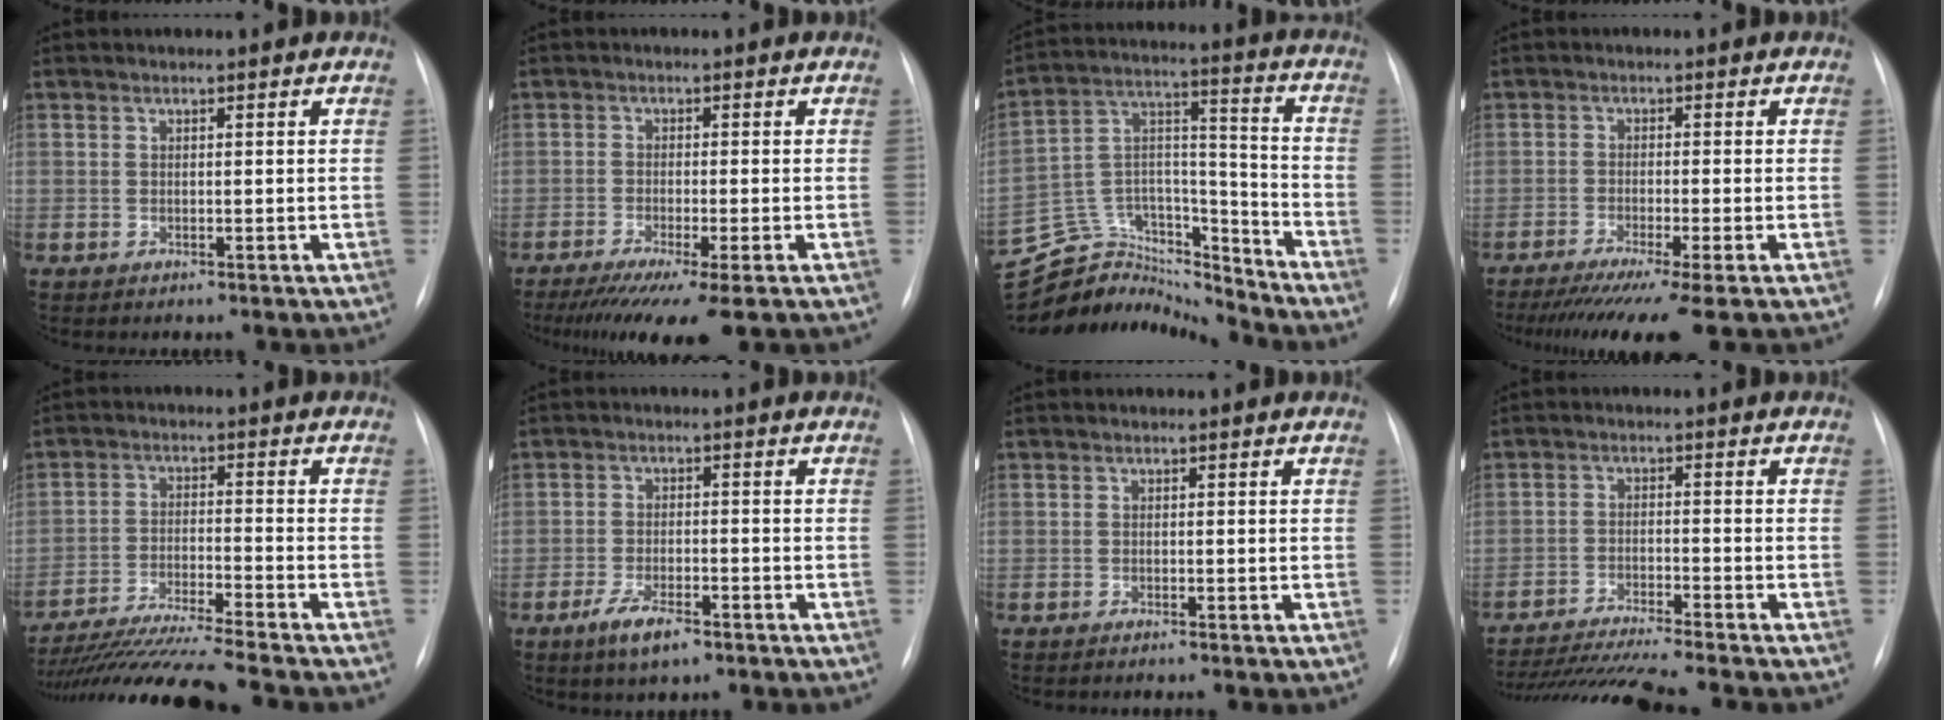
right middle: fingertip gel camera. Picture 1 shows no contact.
{"total": 10.3, "force": [-7.4, 0.2, 7.2], "torque": [-0.104, -0.027, -0.118]}
{"total": 17.0, "force": [-16.7, 3.3, 0.9], "torque": [-0.023, 0.067, -0.285]}
{"total": 11.0, "force": [-8.6, -0.7, 6.8], "torque": [-0.092, -0.032, -0.134]}
{"total": 15.7, "force": [-13.9, -1.5, 7.0], "torque": [-0.122, -0.031, -0.234]}
{"total": 5.1, "force": [-3.3, 1.5, 3.6], "torque": [-0.075, -0.006, -0.057]}
{"total": 1.0, "force": [-0.9, -0.2, 0.5], "torque": [-0.007, 0.001, -0.011]}
{"total": 12.5, "force": [-11.2, -1.4, 5.3], "torque": [-0.079, -0.021, -0.185]}